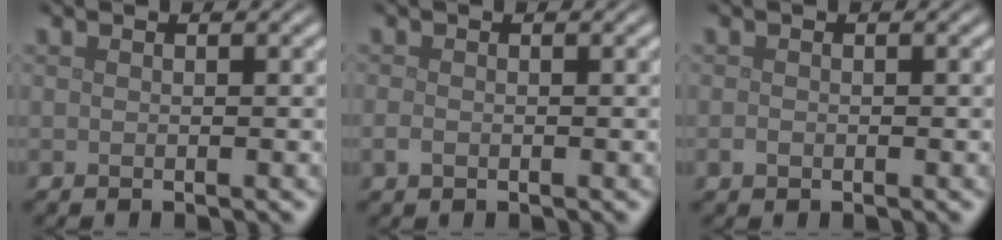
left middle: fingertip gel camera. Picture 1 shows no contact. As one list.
[{"total": 0.8, "force": [-0.3, 0.6, 0.5], "torque": [-0.012, -0.003, -0.008]}, {"total": 0.6, "force": [-0.3, 0.5, 0.3], "torque": [-0.007, -0.002, -0.005]}]